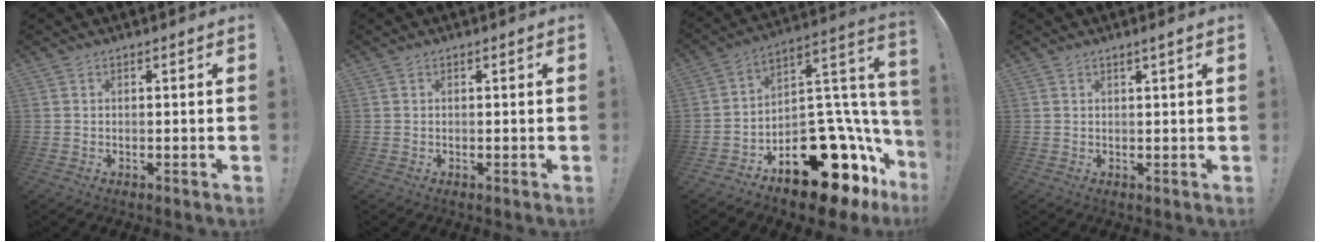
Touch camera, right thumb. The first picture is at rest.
{"total": 0.0}
{"total": 21.1, "force": [-12.5, 11.3, 12.6], "torque": [-0.095, 0.057, -0.193]}
{"total": 1.9, "force": [1.0, -0.4, 1.6], "torque": [-0.022, -0.005, 0.014]}